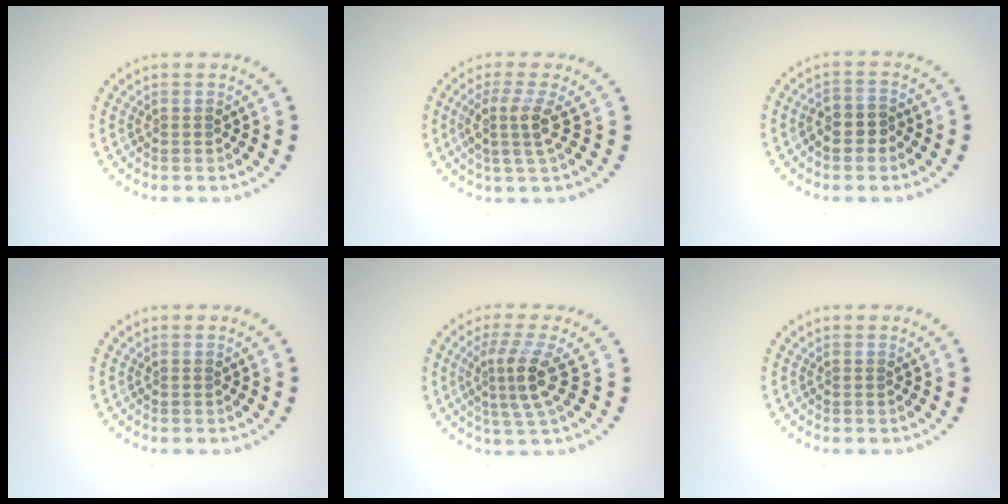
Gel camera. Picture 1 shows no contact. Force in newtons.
{"total": 2.8, "press": 2.1, "slide": 1.9}
{"total": 1.7, "press": 1.6, "slide": 0.8}
{"total": 0.0}
{"total": 3.5, "press": 2.7, "slide": 2.2}
{"total": 0.0}